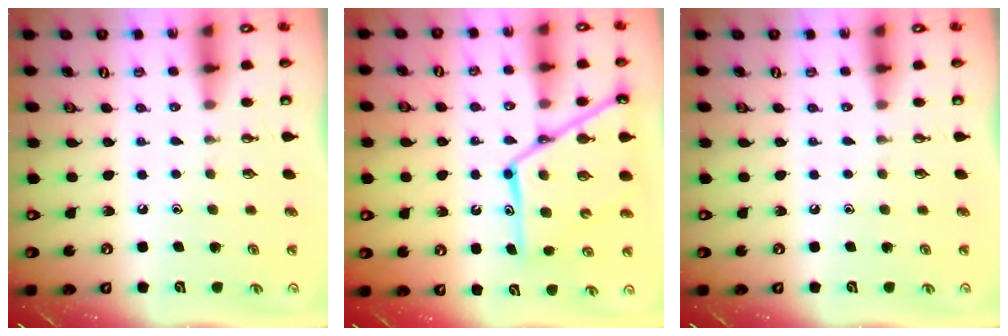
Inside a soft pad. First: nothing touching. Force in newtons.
{"total": 18.0, "press": 17.9, "slide": 1.5}
{"total": 0.0}